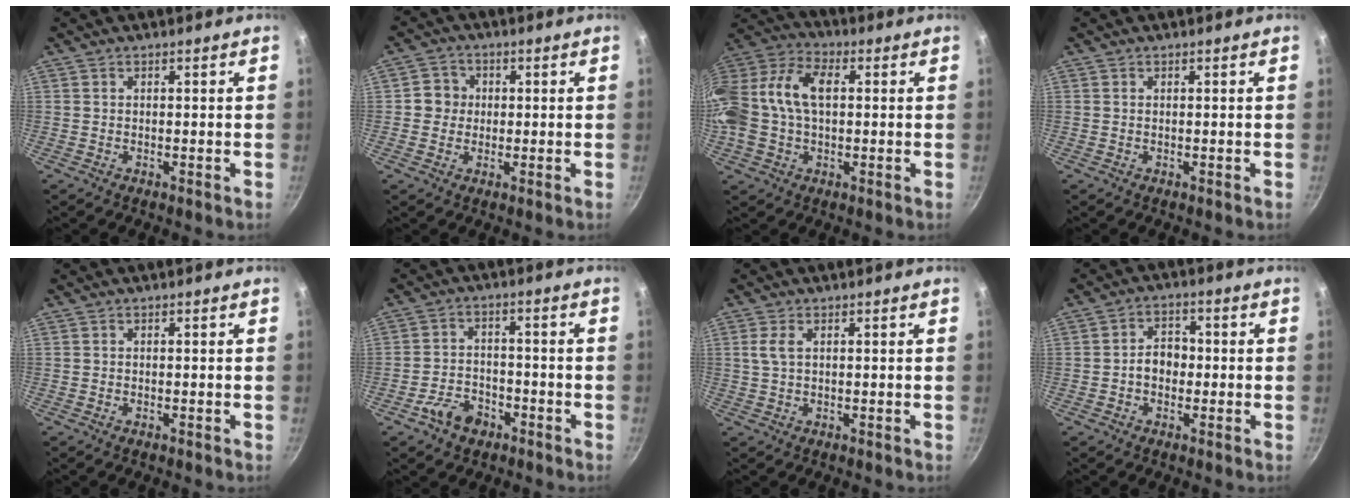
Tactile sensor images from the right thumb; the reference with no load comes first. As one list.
[{"total": 4.5, "force": [0.2, 4.3, 1.4], "torque": [0.003, 0.008, -0.003]}, {"total": 18.9, "force": [2.1, 11.8, 14.7], "torque": [-0.340, 0.034, 0.037]}, {"total": 0.0}, {"total": 0.0}, {"total": 6.5, "force": [-3.8, 4.3, 3.1], "torque": [-0.039, 0.030, -0.064]}, {"total": 2.6, "force": [0.7, 1.3, 2.1], "torque": [-0.057, 0.008, 0.017]}, {"total": 5.1, "force": [-0.7, 3.8, 3.3], "torque": [-0.036, 0.019, -0.021]}]